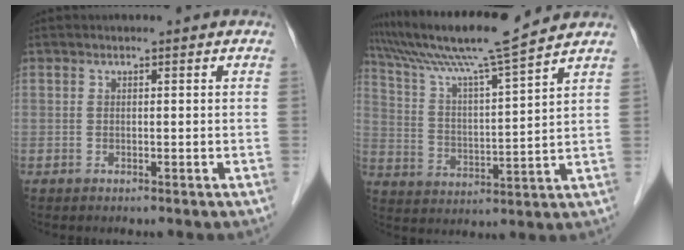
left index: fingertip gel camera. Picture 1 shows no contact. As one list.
[{"total": 14.6, "force": [12.8, -2.0, 6.6], "torque": [-0.128, 0.005, 0.217]}]